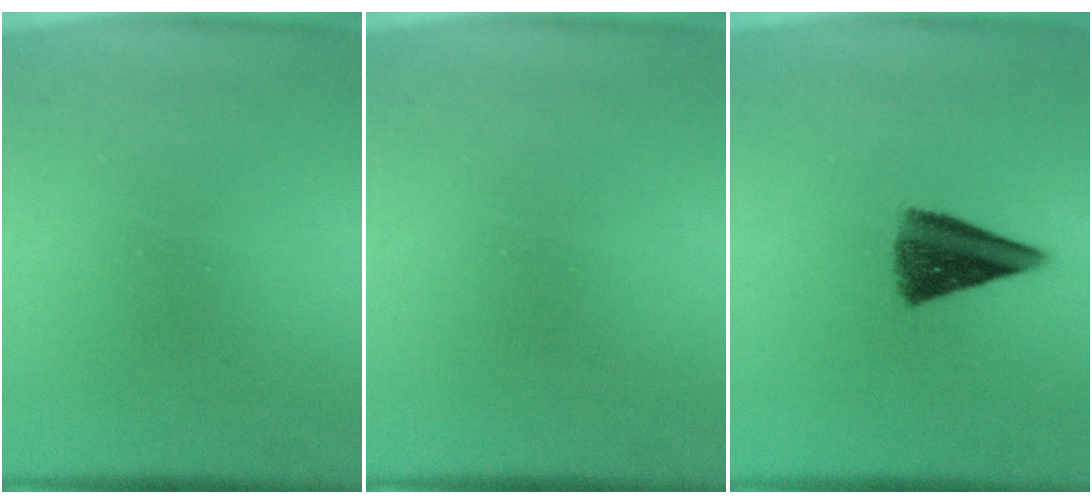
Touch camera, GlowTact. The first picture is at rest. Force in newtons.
{"total": 0.0}
{"total": 8.5}